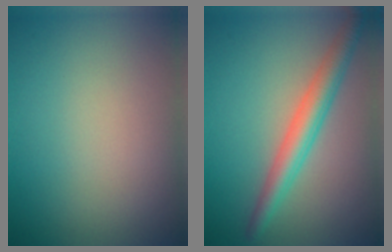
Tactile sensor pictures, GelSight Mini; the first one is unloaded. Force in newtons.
{"total": 3.8, "press": 3.8, "slide": 0.1}